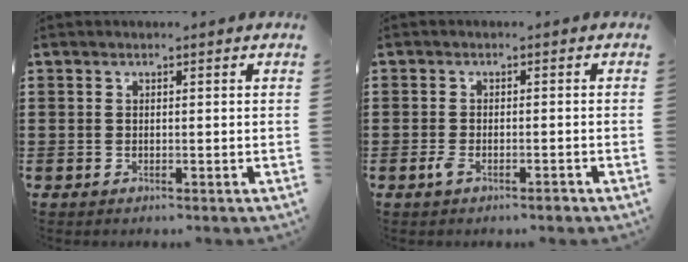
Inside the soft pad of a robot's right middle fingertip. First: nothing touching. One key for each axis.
{"total": 2.0, "fx": -1.3, "fy": 0.5, "fz": 1.4, "tx": -0.035, "ty": -0.003, "tz": -0.027}